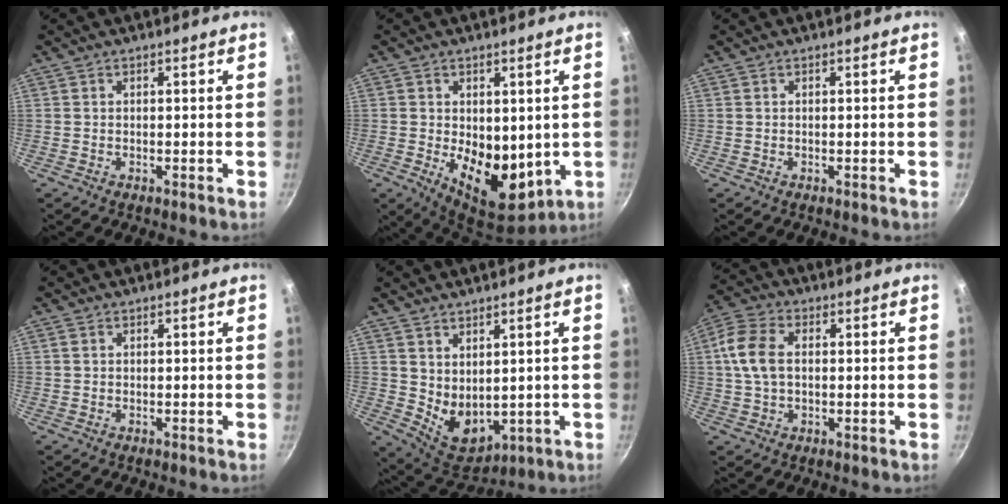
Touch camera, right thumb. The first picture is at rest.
{"total": 12.8, "force": [-0.5, 8.2, 9.8], "torque": [-0.117, -0.036, 0.009]}
{"total": 0.0}
{"total": 0.7, "force": [0.3, 0.5, 0.5], "torque": [-0.009, 0.002, 0.006]}
{"total": 8.4, "force": [2.4, 5.5, 5.9], "torque": [-0.074, -0.034, 0.069]}
{"total": 8.8, "force": [0.9, 5.6, 6.7], "torque": [-0.138, 0.017, 0.010]}